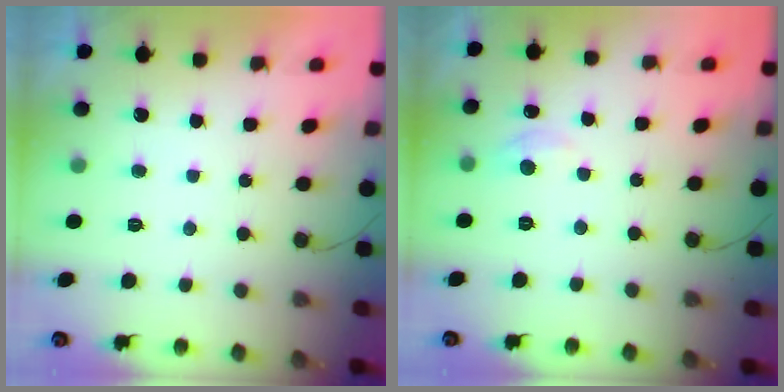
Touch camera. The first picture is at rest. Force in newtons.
{"total": 6.2, "press": 6.1, "slide": 0.9}